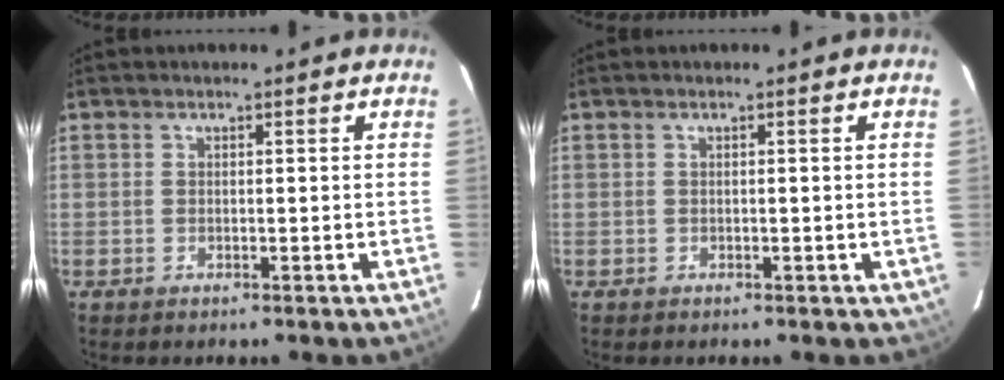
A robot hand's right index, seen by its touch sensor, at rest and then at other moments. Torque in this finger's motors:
{"motor_torque": [0.39, -0.33, 0.16, 0.02]}